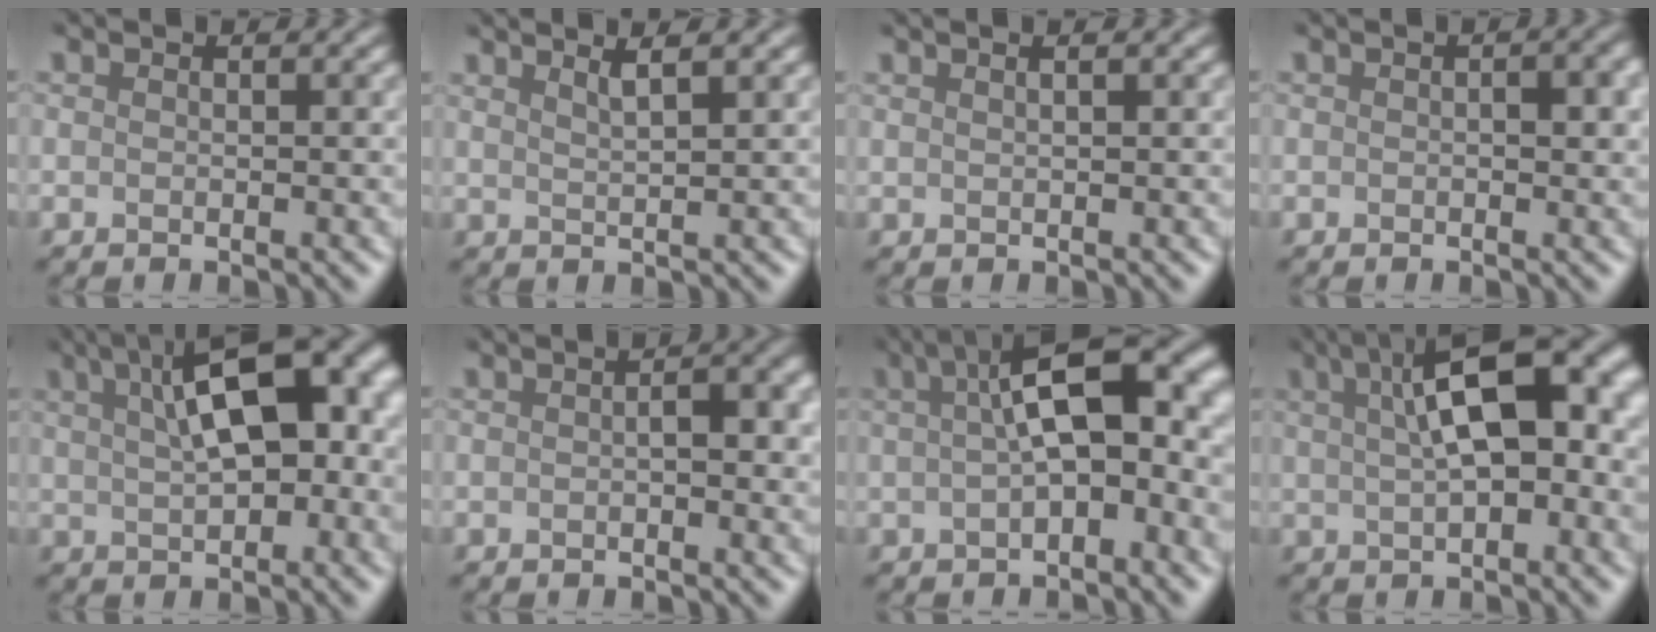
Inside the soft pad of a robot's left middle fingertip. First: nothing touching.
{"total": 2.6, "force": [2.3, 0.5, 1.1], "torque": [0.000, 0.015, 0.007]}
{"total": 2.0, "force": [1.4, 0.9, 1.1], "torque": [0.008, 0.005, -0.002]}
{"total": 1.1, "force": [0.3, 0.3, 1.0], "torque": [-0.015, 0.002, 0.005]}
{"total": 10.9, "force": [3.6, 4.1, 9.5], "torque": [-0.120, 0.027, 0.045]}
{"total": 1.8, "force": [0.1, 0.4, 1.8], "torque": [-0.029, 0.005, 0.000]}
{"total": 9.6, "force": [1.8, 3.3, 8.9], "torque": [-0.121, 0.028, 0.020]}
{"total": 10.0, "force": [2.8, 3.5, 8.9], "torque": [-0.105, 0.029, 0.033]}